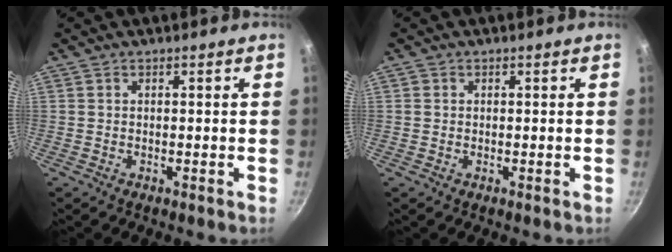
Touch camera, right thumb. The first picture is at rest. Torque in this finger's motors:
{"motor_torque": [-0.32, 0.36, -0.11, 0.18, 0.04]}